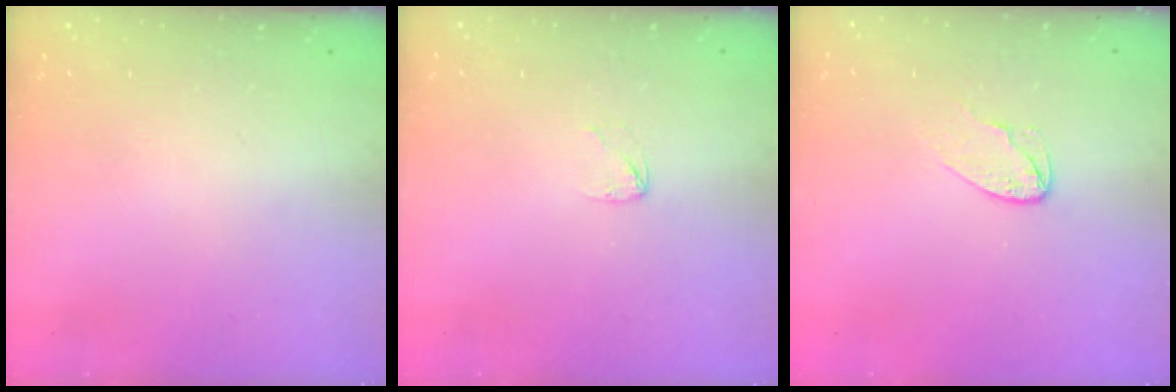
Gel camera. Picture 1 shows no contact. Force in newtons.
{"total": 2.4, "press": 2.4, "slide": 0.2}
{"total": 4.9, "press": 4.9, "slide": 0.4}